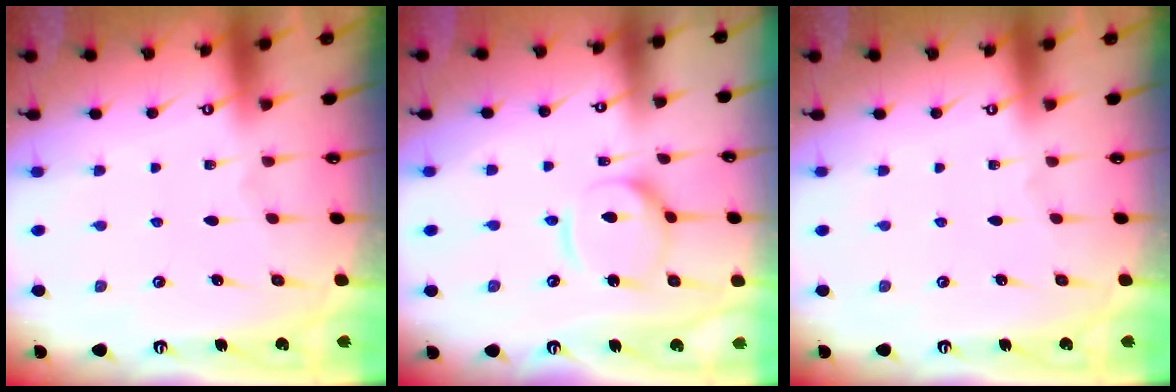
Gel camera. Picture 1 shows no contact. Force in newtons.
{"total": 10.7, "press": 10.7, "slide": 0.9}
{"total": 0.0}